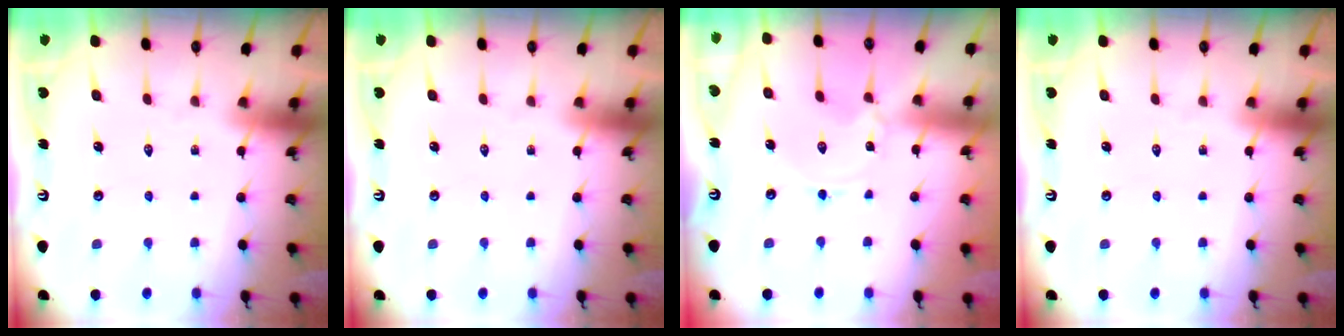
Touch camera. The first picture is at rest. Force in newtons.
{"total": 0.0}
{"total": 0.0}
{"total": 0.0}